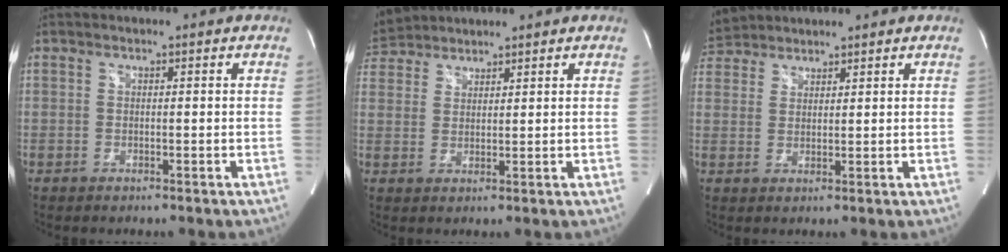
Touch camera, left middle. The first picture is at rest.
{"total": 6.4, "force": [6.0, 2.1, 0.7], "torque": [-0.023, 0.029, 0.119]}
{"total": 5.7, "force": [5.3, 1.9, 0.4], "torque": [-0.015, 0.025, 0.106]}